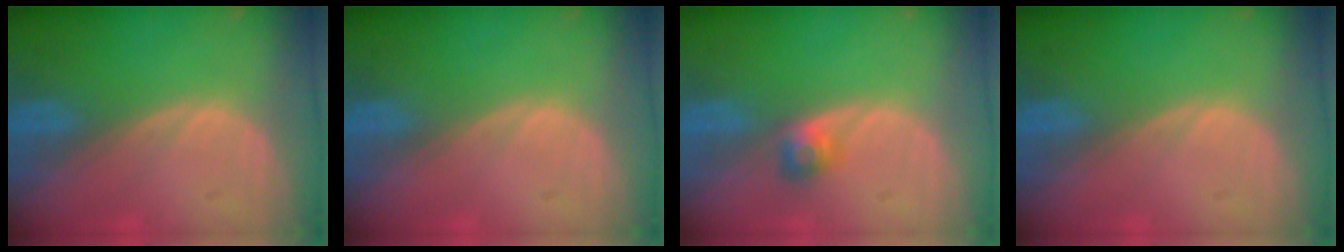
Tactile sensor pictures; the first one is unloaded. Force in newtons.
{"total": 0.0}
{"total": 2.6, "press": 2.3, "slide": 1.1}
{"total": 0.0}